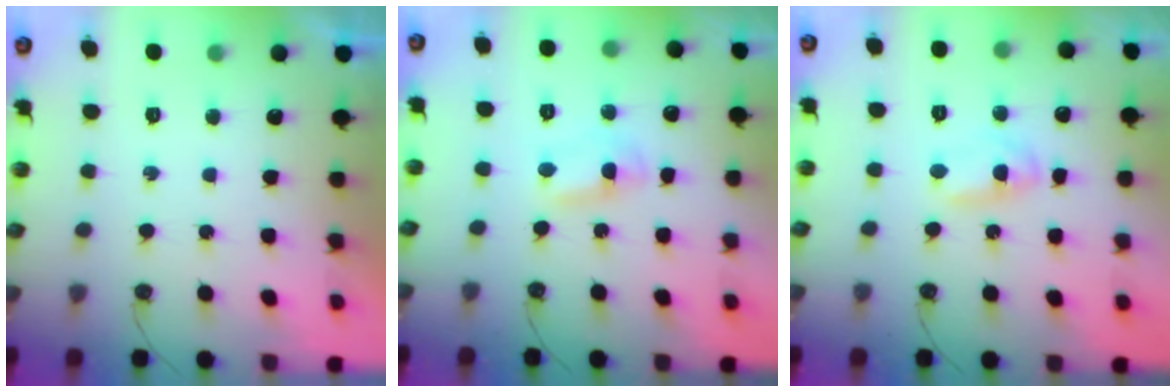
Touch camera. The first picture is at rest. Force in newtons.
{"total": 2.7, "press": 2.7, "slide": 0.3}
{"total": 2.9, "press": 2.9, "slide": 0.2}